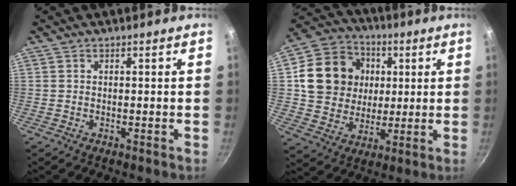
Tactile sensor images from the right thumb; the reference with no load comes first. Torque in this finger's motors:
{"motor_torque": [0.86, 3.02, 0.54, -0.68, 0.08]}